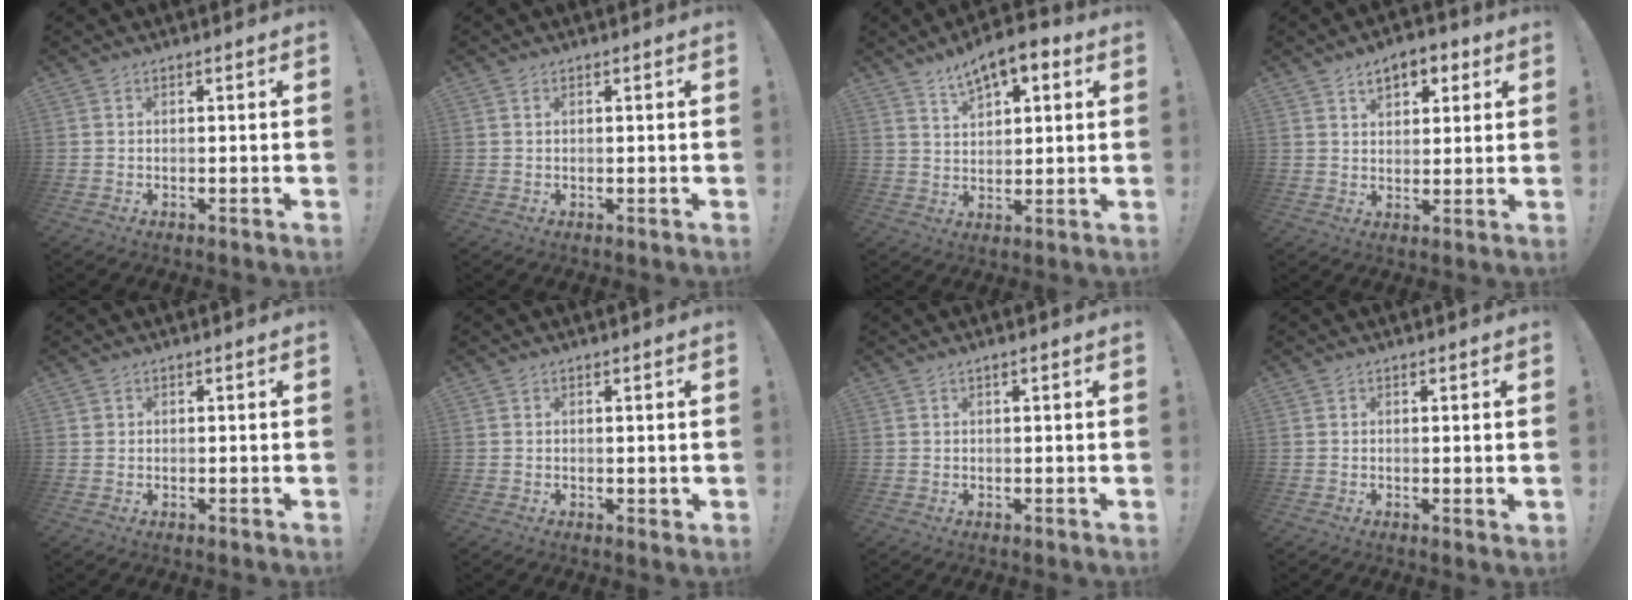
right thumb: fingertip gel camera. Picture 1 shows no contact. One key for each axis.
{"total": 0.6, "fx": 0.3, "fy": 0.2, "fz": 0.4, "tx": -0.014, "ty": 0.003, "tz": 0.008}
{"total": 9.0, "fx": 5.9, "fy": 4.0, "fz": 5.5, "tx": -0.089, "ty": -0.023, "tz": 0.107}
{"total": 7.9, "fx": 4.1, "fy": 5.0, "fz": 4.6, "tx": -0.057, "ty": -0.009, "tz": 0.073}
{"total": 0.8, "fx": 0.5, "fy": 0.6, "fz": 0.1, "tx": 0.001, "ty": 0.000, "tz": 0.009}
{"total": 1.2, "fx": 0.6, "fy": 0.8, "fz": 0.7, "tx": -0.008, "ty": 0.000, "tz": 0.010}
{"total": 0.8, "fx": 0.4, "fy": 0.0, "fz": 0.7, "tx": -0.019, "ty": 0.003, "tz": 0.008}
{"total": 1.0, "fx": 0.5, "fy": 0.3, "fz": 0.8, "tx": -0.002, "ty": -0.004, "tz": 0.006}